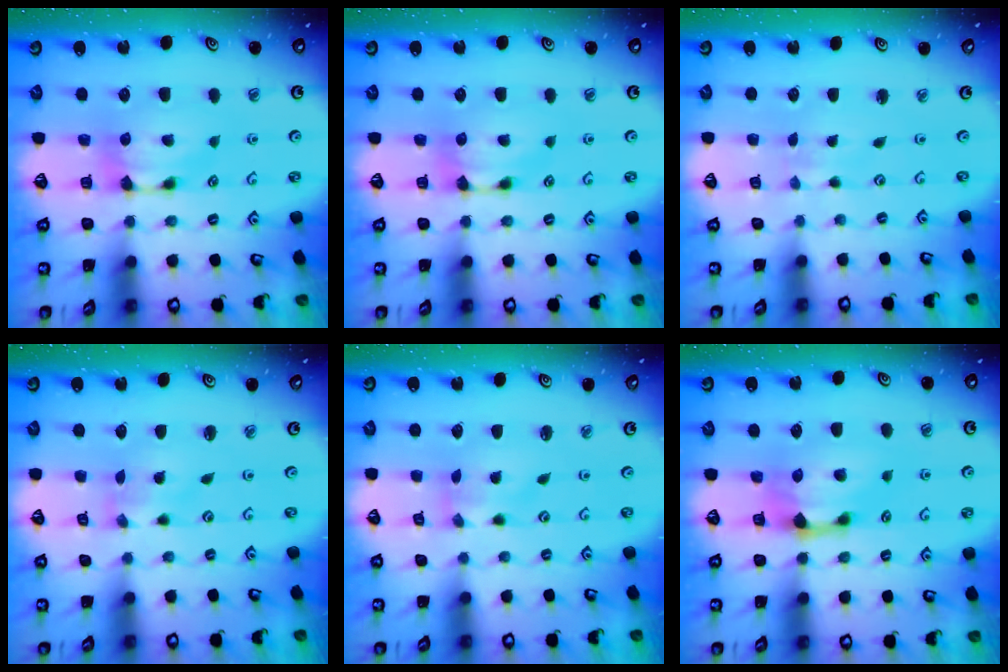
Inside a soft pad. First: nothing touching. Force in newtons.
{"total": 0.0}
{"total": 5.0, "press": 5.0, "slide": 0.2}
{"total": 3.5, "press": 3.4, "slide": 0.8}
{"total": 1.7, "press": 1.3, "slide": 1.1}
{"total": 1.4, "press": 0.9, "slide": 1.1}